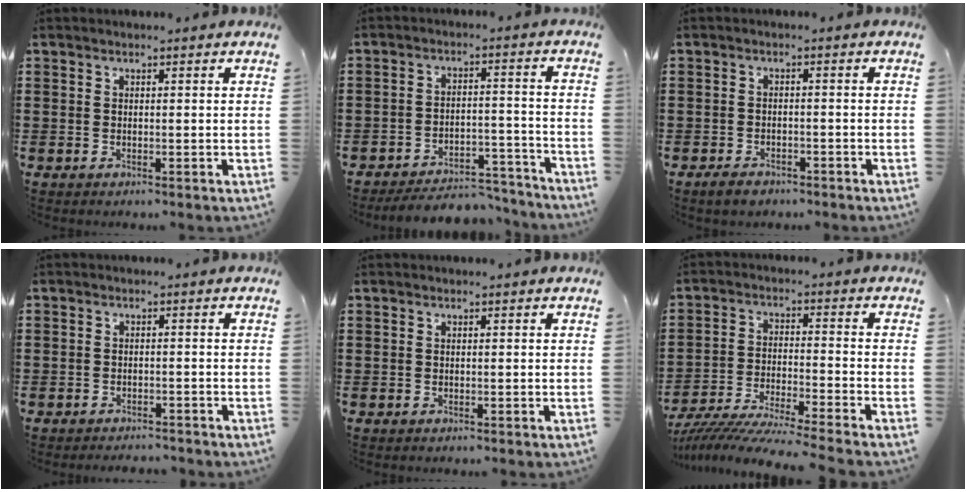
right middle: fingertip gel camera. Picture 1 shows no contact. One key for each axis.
{"total": 5.6, "fx": -5.4, "fy": 0.8, "fz": 1.2, "tx": -0.023, "ty": 0.009, "tz": -0.108}
{"total": 1.8, "fx": -1.5, "fy": 0.7, "fz": 0.6, "tx": -0.017, "ty": 0.000, "tz": -0.031}
{"total": 1.9, "fx": -1.9, "fy": 0.1, "fz": -0.2, "tx": -0.001, "ty": 0.000, "tz": -0.043}
{"total": 0.0}
{"total": 7.0, "fx": -6.7, "fy": -0.9, "fz": 1.7, "tx": -0.040, "ty": -0.021, "tz": -0.136}